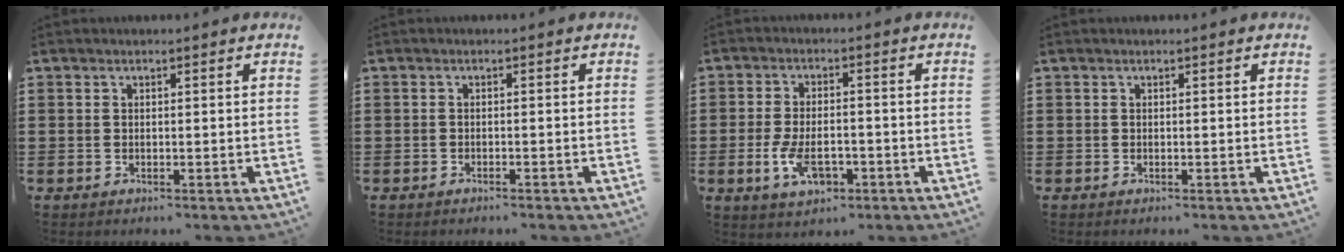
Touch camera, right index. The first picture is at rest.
{"total": 0.6, "force": [-0.6, 0.0, 0.2], "torque": [-0.005, -0.001, -0.012]}
{"total": 6.3, "force": [-2.1, 3.2, 5.0], "torque": [-0.104, 0.004, -0.040]}
{"total": 0.0}